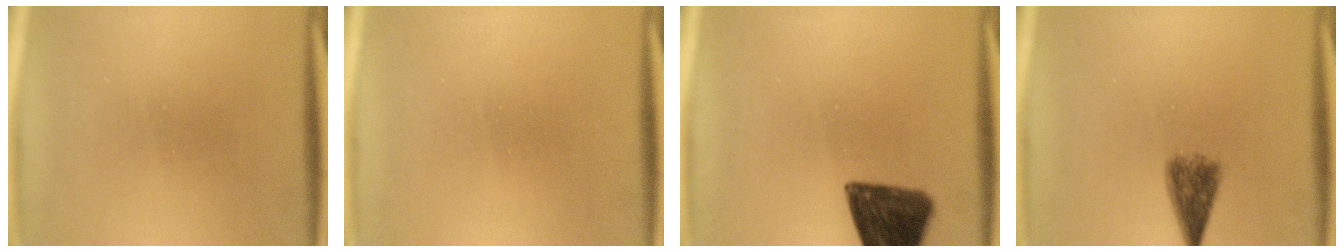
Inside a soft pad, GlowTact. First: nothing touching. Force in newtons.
{"total": 1.6}
{"total": 12.7}
{"total": 4.8}